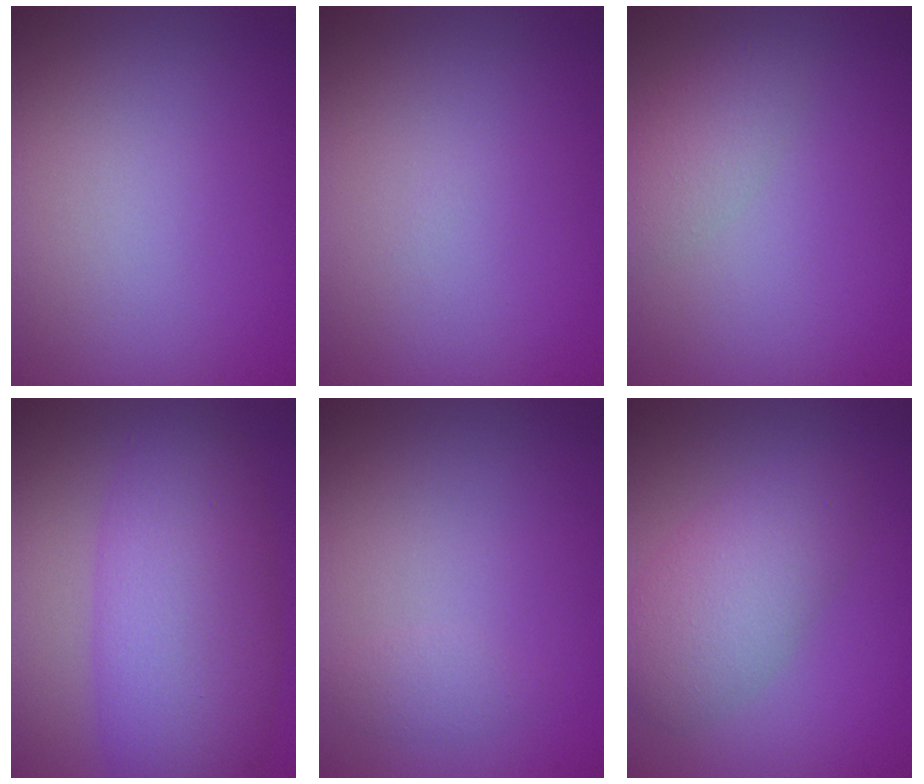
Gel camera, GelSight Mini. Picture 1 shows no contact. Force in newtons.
{"total": 0.0}
{"total": 2.1, "press": 2.1, "slide": 0.1}
{"total": 8.6, "press": 8.6, "slide": 0.3}
{"total": 0.9, "press": 0.9, "slide": 0.0}
{"total": 4.5, "press": 4.5, "slide": 0.1}